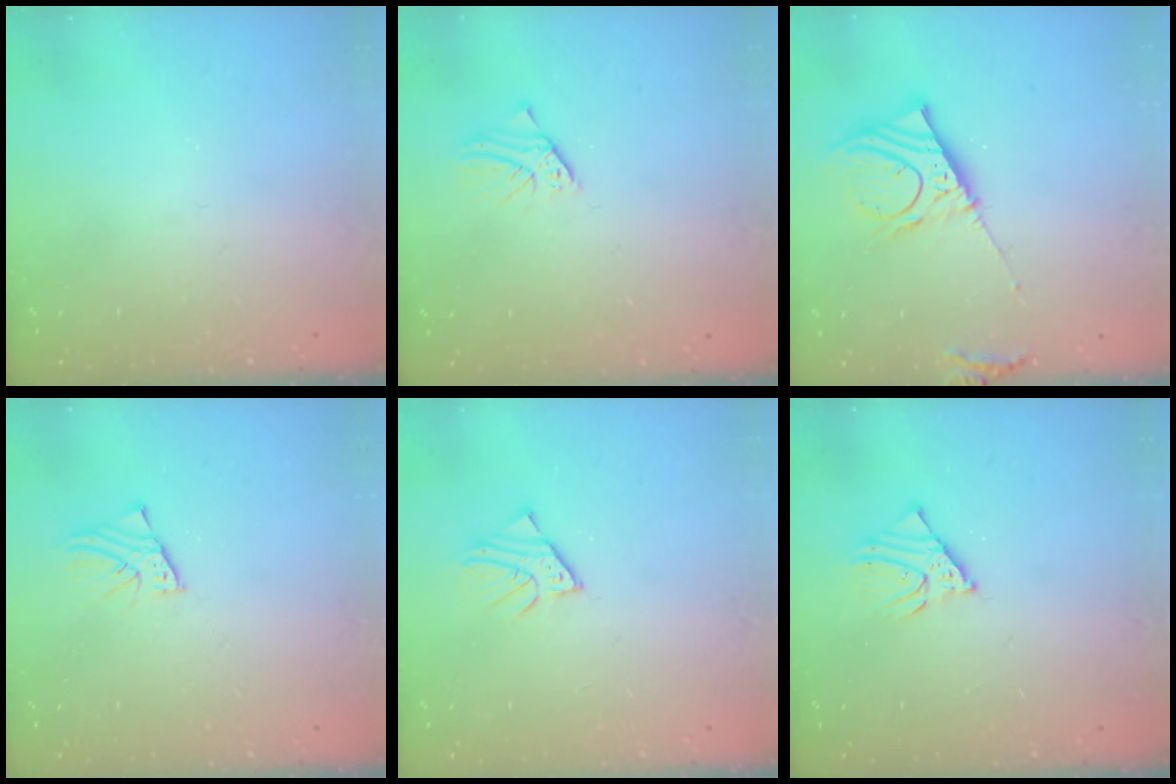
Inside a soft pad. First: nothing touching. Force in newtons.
{"total": 1.2, "press": 1.2, "slide": 0.1}
{"total": 10.9, "press": 10.7, "slide": 1.8}
{"total": 2.2, "press": 2.2, "slide": 0.1}
{"total": 3.7, "press": 3.7, "slide": 0.4}
{"total": 4.3, "press": 4.2, "slide": 0.4}